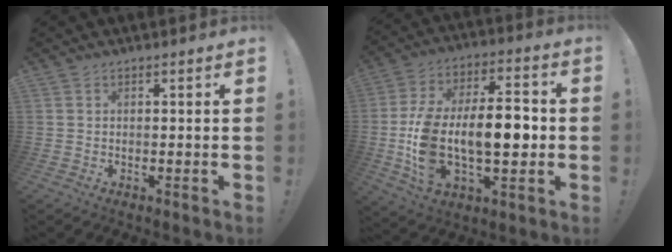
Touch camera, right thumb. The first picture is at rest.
{"total": 19.9, "force": [-3.0, 10.2, 16.7], "torque": [-0.302, 0.011, -0.046]}